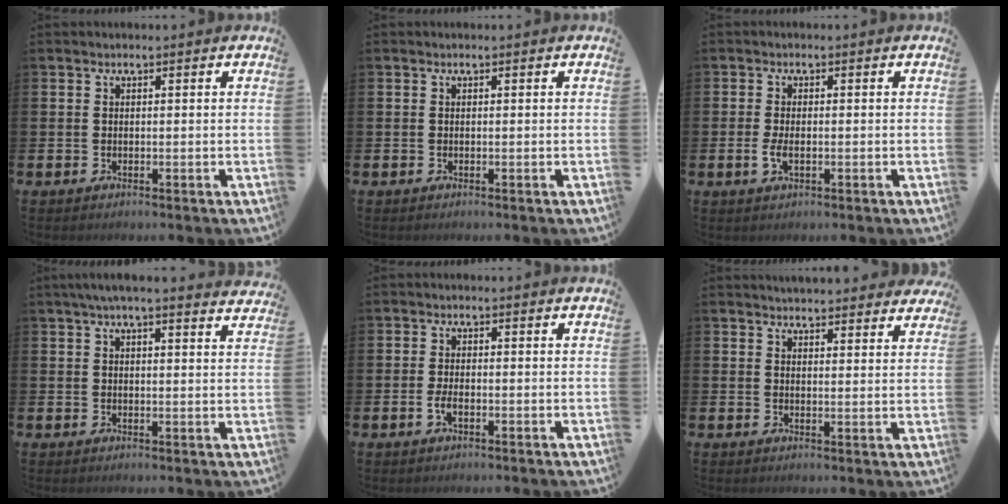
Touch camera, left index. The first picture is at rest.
{"total": 0.0}
{"total": 2.3, "force": [-0.3, 1.1, 2.0], "torque": [-0.030, -0.001, -0.008]}
{"total": 4.1, "force": [3.7, 0.0, 1.6], "torque": [-0.034, -0.011, 0.066]}
{"total": 2.0, "force": [-0.7, 0.9, 1.7], "torque": [-0.024, -0.003, -0.014]}
{"total": 4.0, "force": [4.0, 0.5, 0.1], "torque": [-0.004, -0.020, 0.073]}